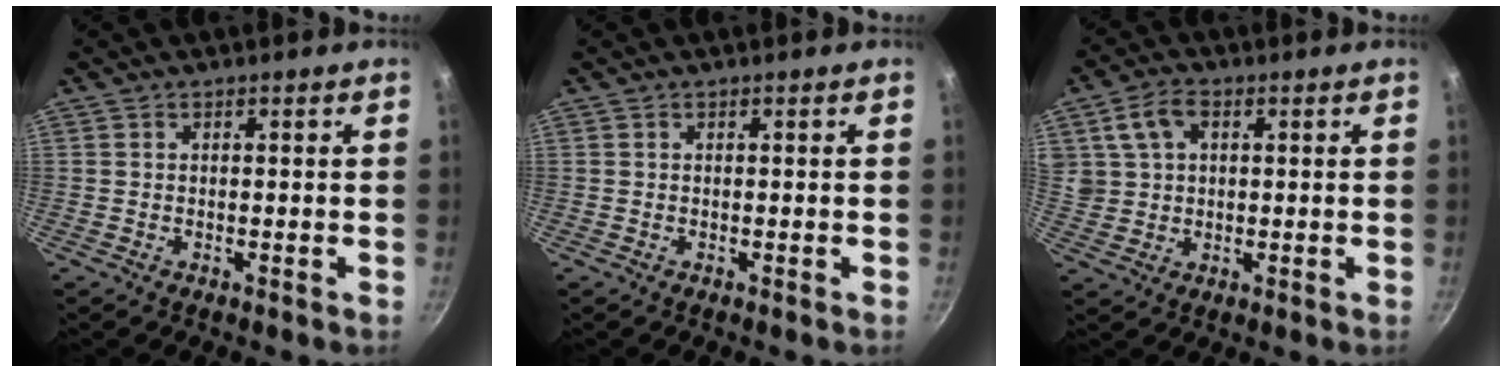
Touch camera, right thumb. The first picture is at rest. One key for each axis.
{"total": 0.0}
{"total": 7.3, "fx": 2.5, "fy": 5.2, "fz": 4.5, "tx": -0.070, "ty": 0.002, "tz": 0.048}